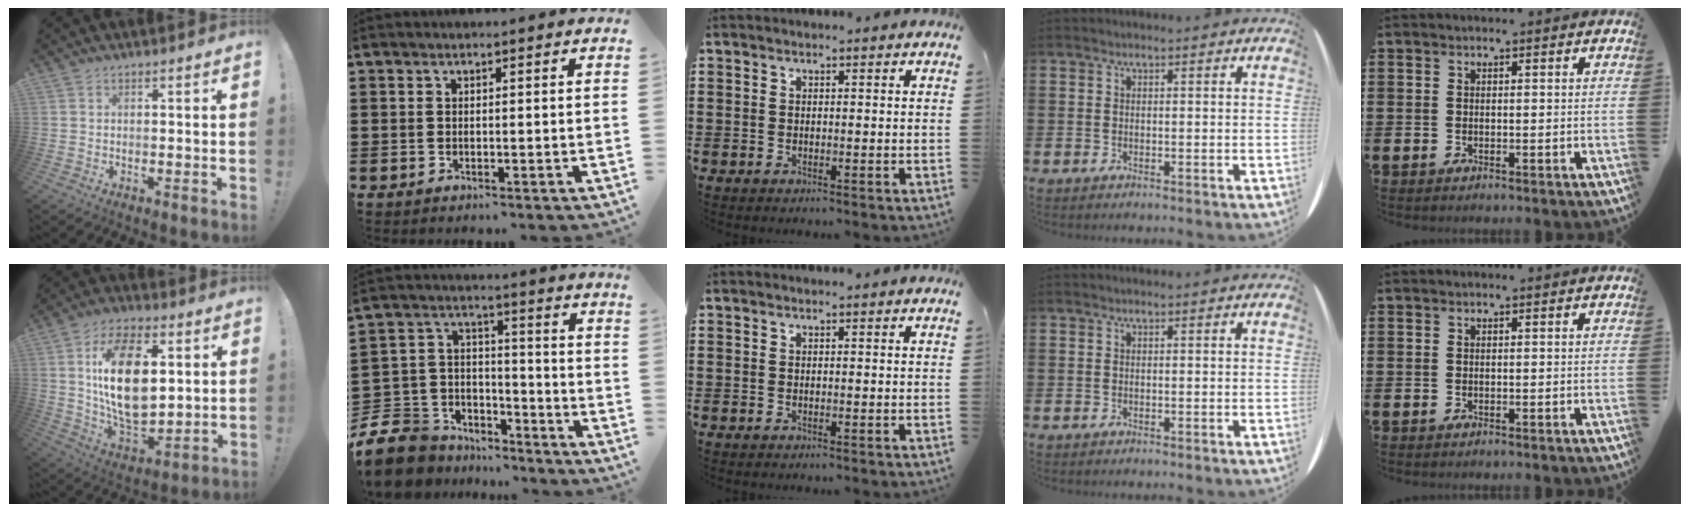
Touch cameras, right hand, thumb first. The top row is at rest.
{"thumb": {"total": 21.0, "force": [4.8, 11.9, 16.6], "torque": [-0.308, -0.016, 0.081]}, "index": {"total": 7.7, "force": [-5.8, 4.9, 0.5], "torque": [-0.051, -0.003, -0.117]}}